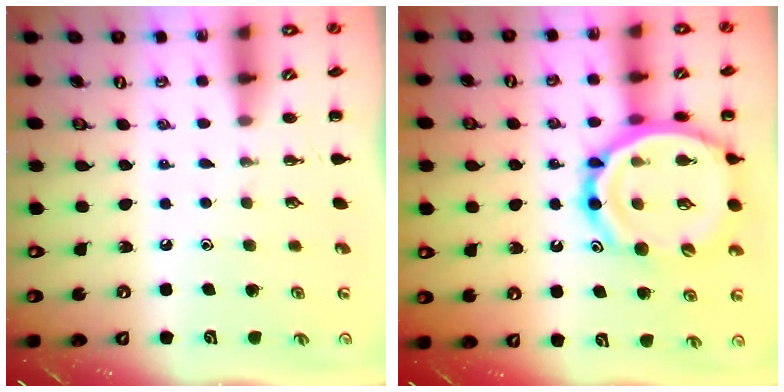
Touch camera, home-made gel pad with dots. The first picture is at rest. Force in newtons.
{"total": 22.4, "press": 22.1, "slide": 3.8}